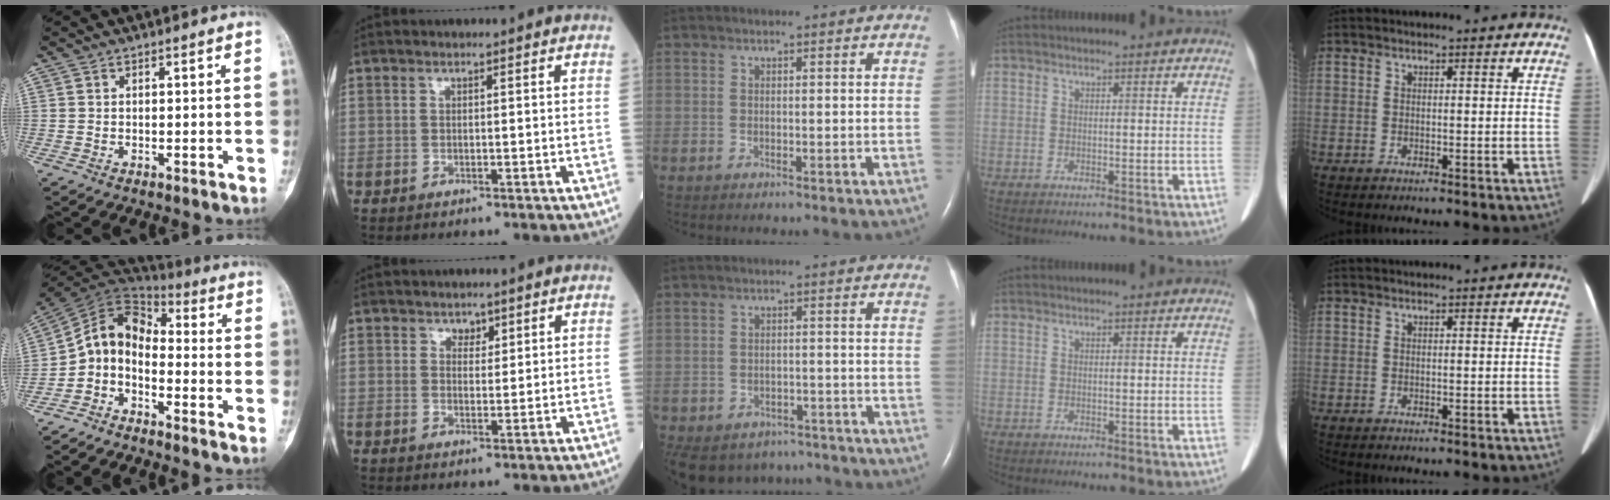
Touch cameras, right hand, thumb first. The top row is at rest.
{"thumb": {"total": 9.3, "force": [-3.5, 6.3, 5.8], "torque": [-0.092, 0.074, -0.083]}, "index": {"total": 1.8, "force": [1.3, 1.1, 0.5], "torque": [-0.002, -0.002, 0.021]}, "middle": {"total": 12.0, "force": [-9.1, 7.3, 2.8], "torque": [-0.078, 0.005, -0.108]}}